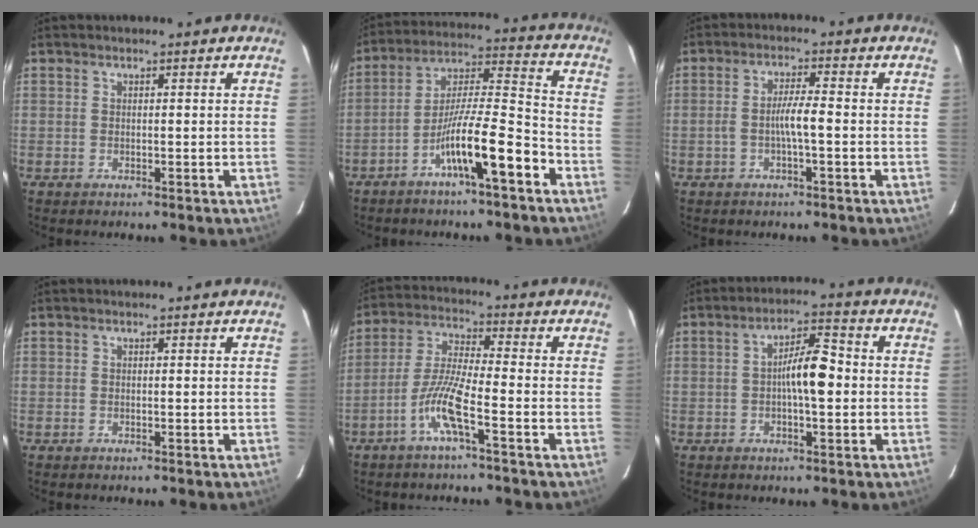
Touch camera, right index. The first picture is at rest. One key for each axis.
{"total": 12.0, "fx": -6.5, "fy": 0.5, "fz": 10.1, "tx": -0.180, "ty": 0.009, "tz": -0.117}
{"total": 4.0, "fx": -0.9, "fy": 0.3, "fz": 3.9, "tx": -0.071, "ty": 0.007, "tz": -0.016}
{"total": 0.0}
{"total": 8.2, "fx": -3.9, "fy": 0.1, "fz": 7.2, "tx": -0.148, "ty": 0.003, "tz": -0.081}
{"total": 6.9, "fx": -0.4, "fy": 1.6, "fz": 6.7, "tx": -0.117, "ty": 0.018, "tz": -0.010}